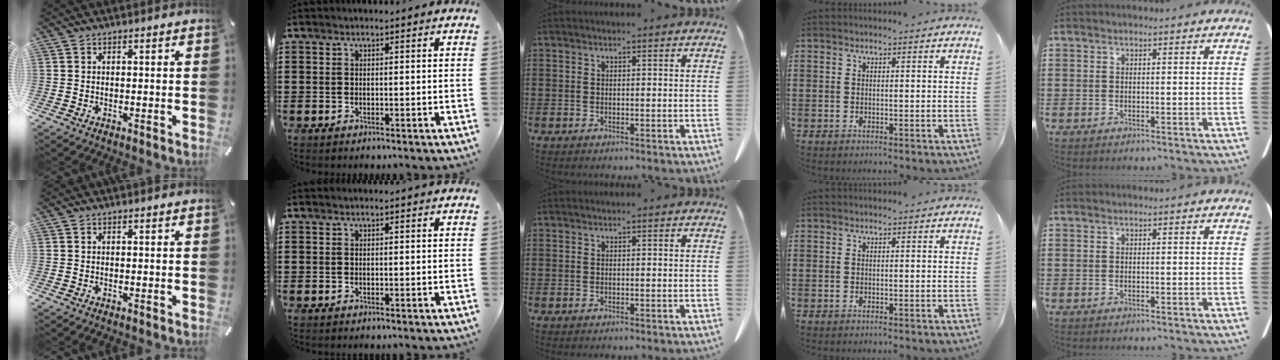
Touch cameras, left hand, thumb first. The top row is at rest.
{}